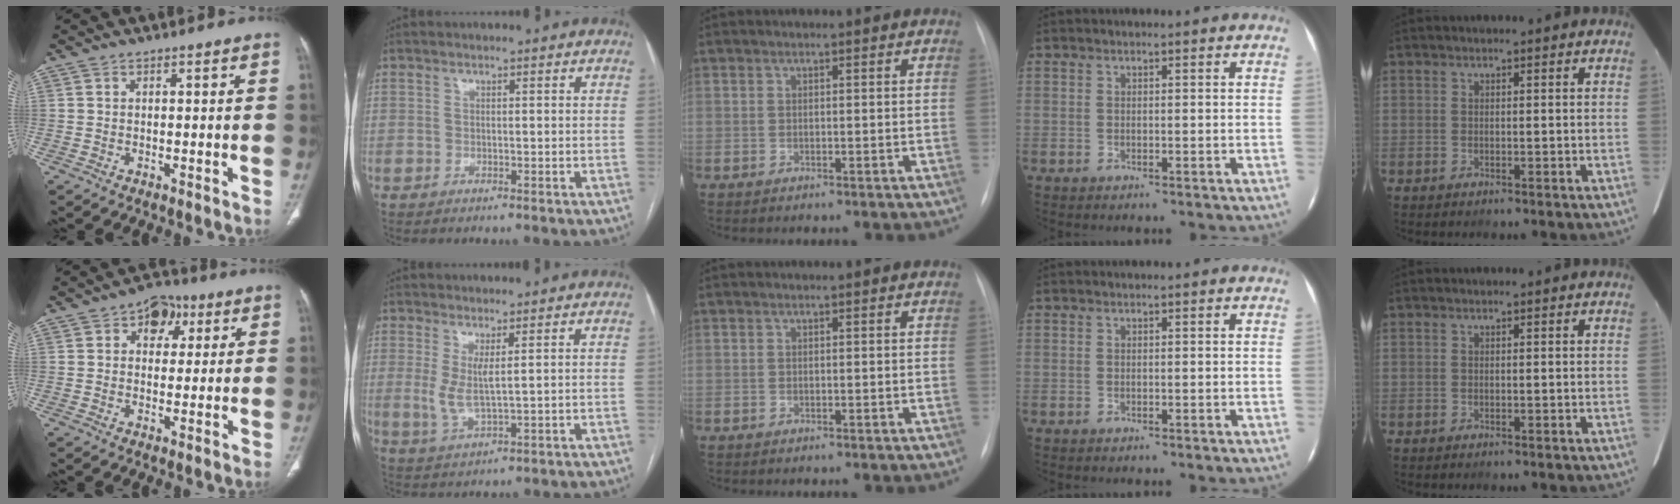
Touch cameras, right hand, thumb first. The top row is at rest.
{"thumb": {"total": 7.0, "force": [2.8, 5.2, 3.8], "torque": [-0.012, -0.001, 0.032]}, "index": {"total": 4.2, "force": [0.9, 0.5, 4.0], "torque": [-0.090, -0.010, 0.027]}}